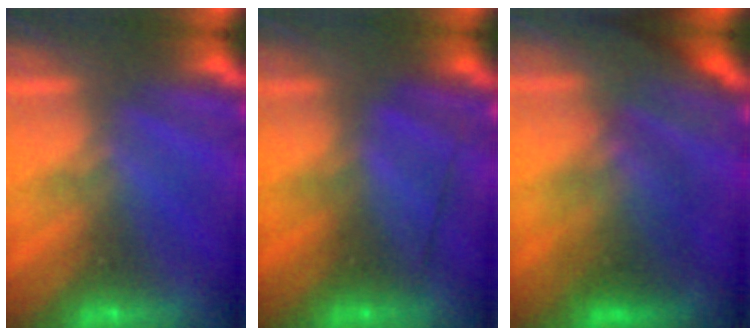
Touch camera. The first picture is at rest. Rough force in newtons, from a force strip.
{"total": 2.6}
{"total": 2.6}